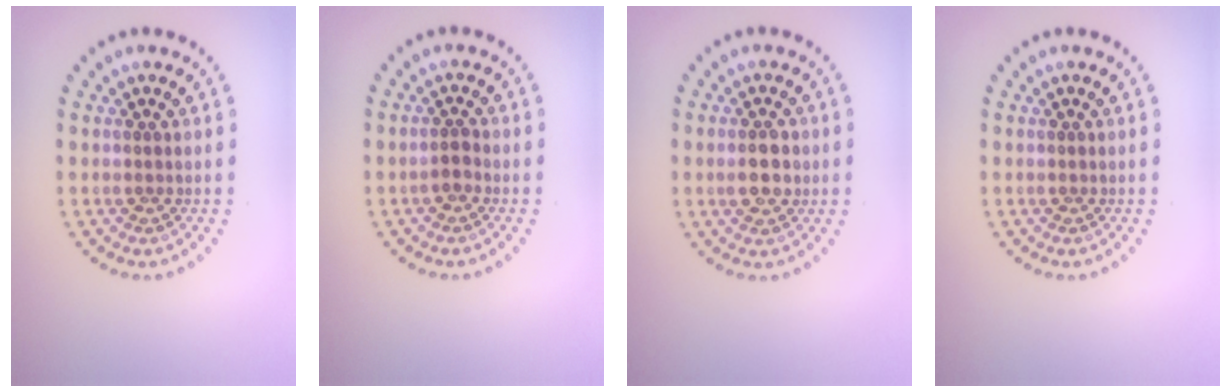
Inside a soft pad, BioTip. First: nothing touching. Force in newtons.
{"total": 1.2, "press": 0.9, "slide": 0.7}
{"total": 2.8, "press": 2.8, "slide": 0.2}
{"total": 0.0}